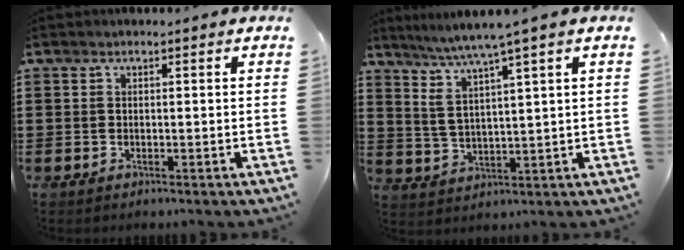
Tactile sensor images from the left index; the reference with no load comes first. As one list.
[{"total": 5.0, "force": [3.6, -0.6, 3.4], "torque": [-0.076, -0.019, 0.058]}]